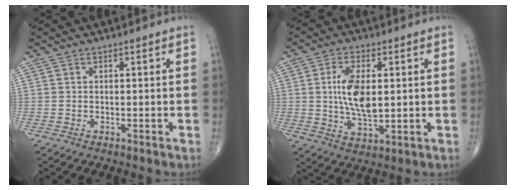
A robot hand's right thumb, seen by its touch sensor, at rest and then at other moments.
{"total": 10.1, "force": [1.1, 4.9, 8.7], "torque": [-0.162, -0.010, 0.024]}